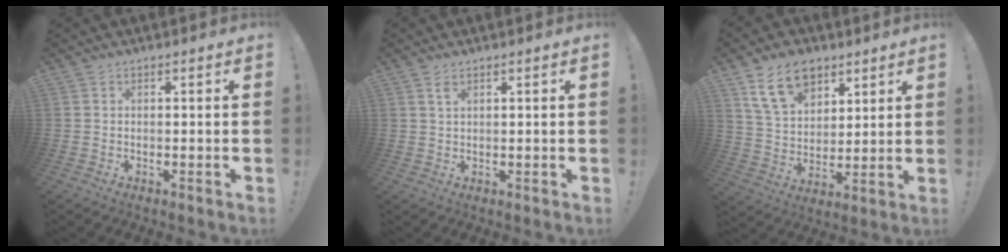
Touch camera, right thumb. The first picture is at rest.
{"total": 2.1, "force": [1.2, 0.8, 1.5], "torque": [-0.028, -0.001, 0.022]}
{"total": 14.0, "force": [8.1, 9.2, 6.8], "torque": [-0.108, -0.033, 0.154]}